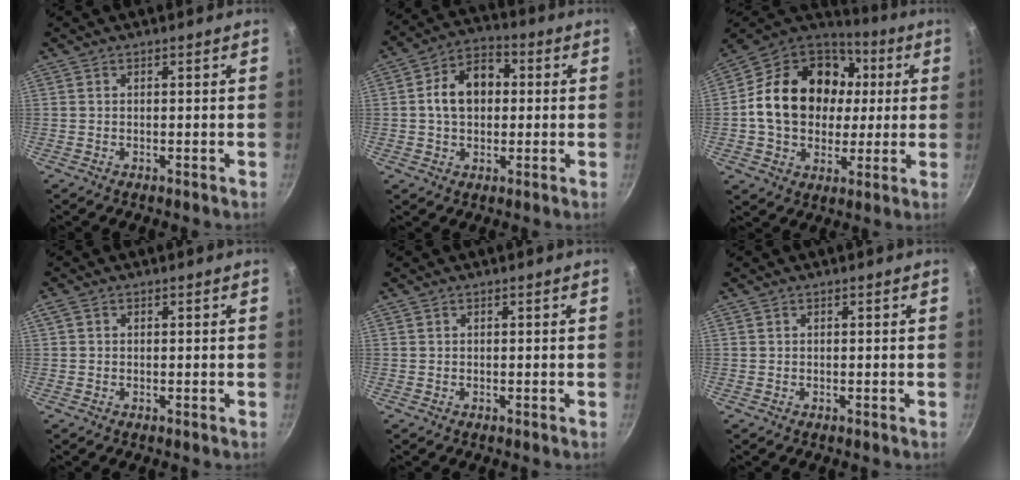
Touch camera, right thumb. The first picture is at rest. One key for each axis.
{"total": 10.9, "fx": 0.9, "fy": 7.8, "fz": 7.5, "tx": -0.092, "ty": 0.026, "tz": -0.001}
{"total": 23.5, "fx": 2.4, "fy": 18.2, "fz": 14.8, "tx": -0.240, "ty": 0.033, "tz": 0.039}
{"total": 1.1, "fx": 0.2, "fy": 0.8, "fz": 0.6, "tx": -0.015, "ty": 0.005, "tz": 0.004}
{"total": 0.0}
{"total": 0.0}